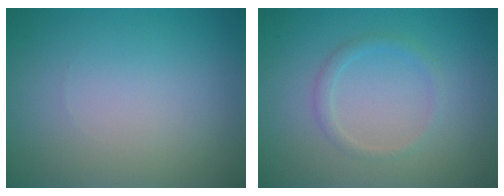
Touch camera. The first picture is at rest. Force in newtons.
{"total": 1.4, "press": 1.4, "slide": 0.1}